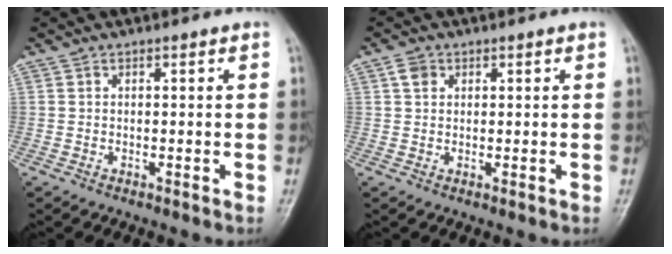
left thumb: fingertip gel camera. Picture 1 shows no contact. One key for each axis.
{"total": 2.2, "fx": 0.9, "fy": 1.7, "fz": 1.0, "tx": -0.013, "ty": 0.003, "tz": 0.013}